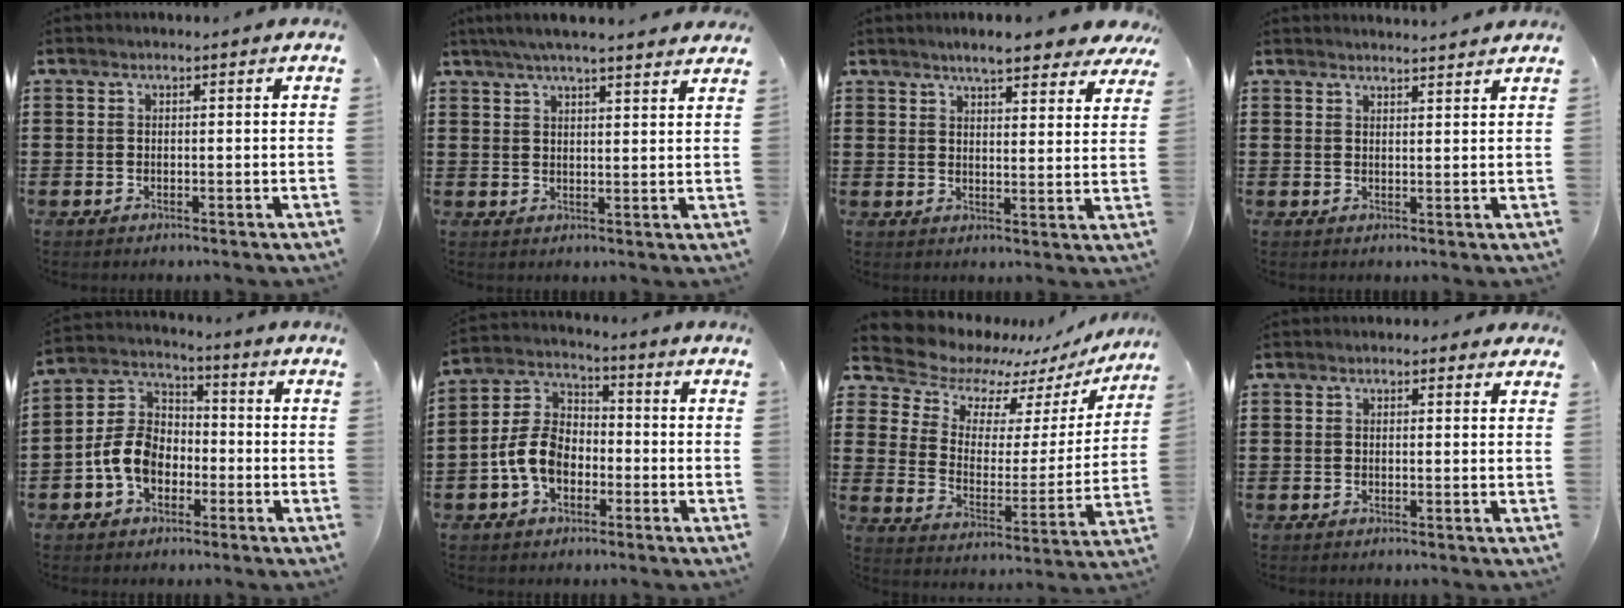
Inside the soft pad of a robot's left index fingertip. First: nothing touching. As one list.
[{"total": 4.3, "force": [3.9, 0.1, 1.9], "torque": [-0.048, -0.005, 0.070]}, {"total": 5.9, "force": [5.2, 0.5, 2.7], "torque": [-0.062, -0.015, 0.091]}, {"total": 2.0, "force": [2.0, -0.1, 0.0], "torque": [-0.006, -0.003, 0.040]}, {"total": 8.0, "force": [-3.0, 5.8, 4.7], "torque": [-0.129, 0.008, -0.066]}, {"total": 7.9, "force": [-2.9, 5.4, 5.0], "torque": [-0.134, 0.008, -0.065]}, {"total": 8.6, "force": [7.9, 2.9, 1.7], "torque": [-0.066, -0.063, 0.135]}, {"total": 0.8, "force": [0.4, 0.6, 0.3], "torque": [-0.009, 0.007, 0.007]}]